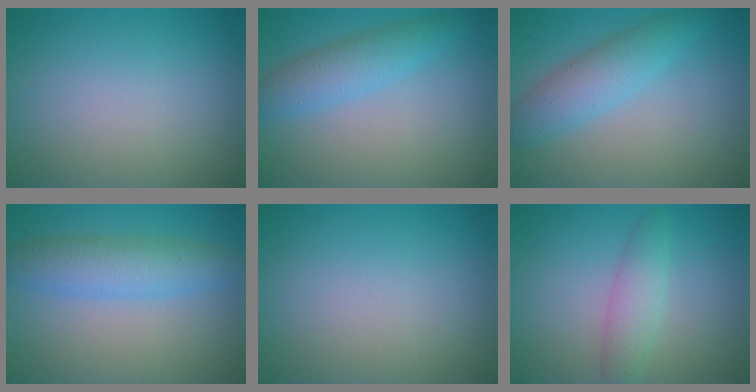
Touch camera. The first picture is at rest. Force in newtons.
{"total": 3.2, "press": 3.2, "slide": 0.1}
{"total": 3.8, "press": 3.8, "slide": 0.0}
{"total": 4.2, "press": 4.2, "slide": 0.2}
{"total": 0.0}
{"total": 2.5, "press": 2.5, "slide": 0.1}